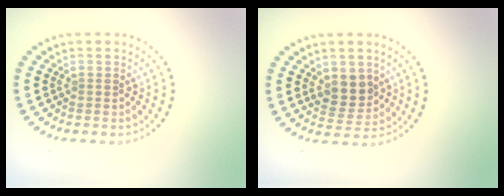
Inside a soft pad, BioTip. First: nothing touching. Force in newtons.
{"total": 3.3, "press": 3.2, "slide": 1.0}